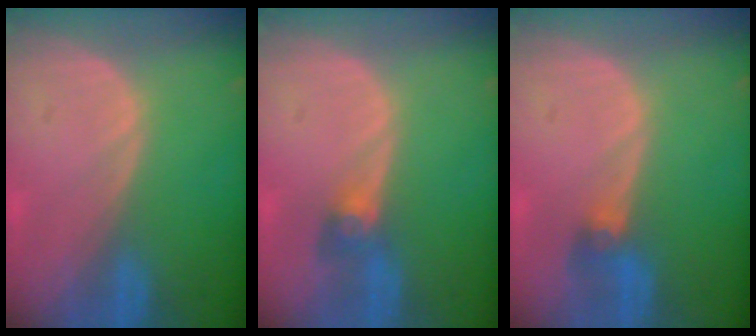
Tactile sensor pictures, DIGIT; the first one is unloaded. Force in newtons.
{"total": 3.1, "press": 2.7, "slide": 1.5}
{"total": 2.9, "press": 2.6, "slide": 1.2}